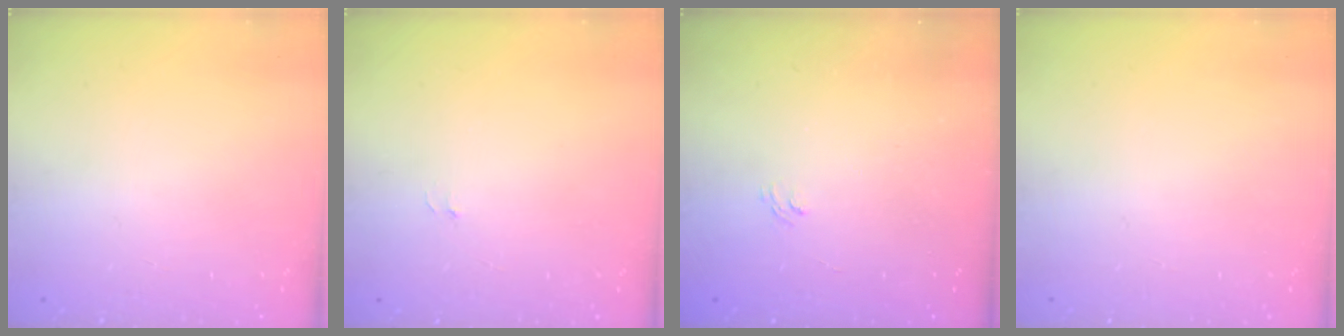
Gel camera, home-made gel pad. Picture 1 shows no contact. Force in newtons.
{"total": 2.8, "press": 2.8, "slide": 0.3}
{"total": 1.4, "press": 0.7, "slide": 1.1}
{"total": 0.0}